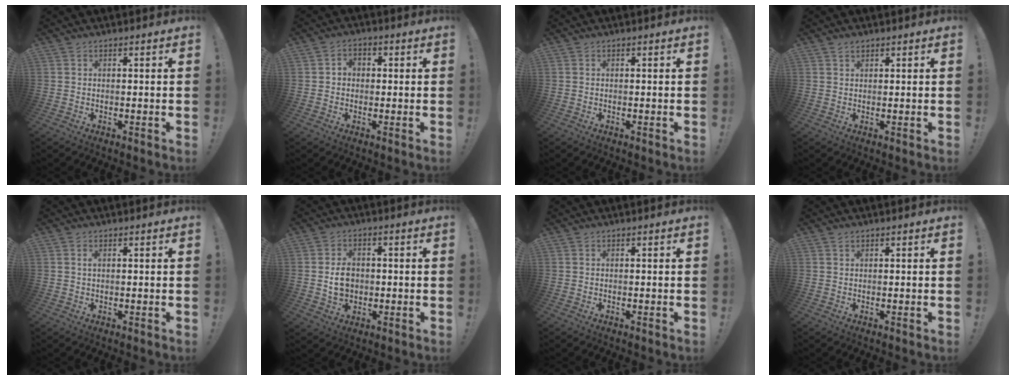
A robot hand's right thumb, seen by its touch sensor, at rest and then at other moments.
{"total": 3.2, "force": [-0.3, 2.8, 1.6], "torque": [-0.022, 0.004, -0.006]}
{"total": 0.0}
{"total": 1.5, "force": [1.2, 0.8, 0.5], "torque": [-0.004, -0.003, 0.021]}
{"total": 0.7, "force": [0.3, 0.3, 0.5], "torque": [-0.003, -0.002, 0.003]}
{"total": 6.5, "force": [-0.1, 5.3, 3.7], "torque": [-0.044, 0.002, -0.002]}
{"total": 0.0}
{"total": 0.7, "force": [0.6, 0.4, 0.2], "torque": [0.002, -0.002, 0.011]}